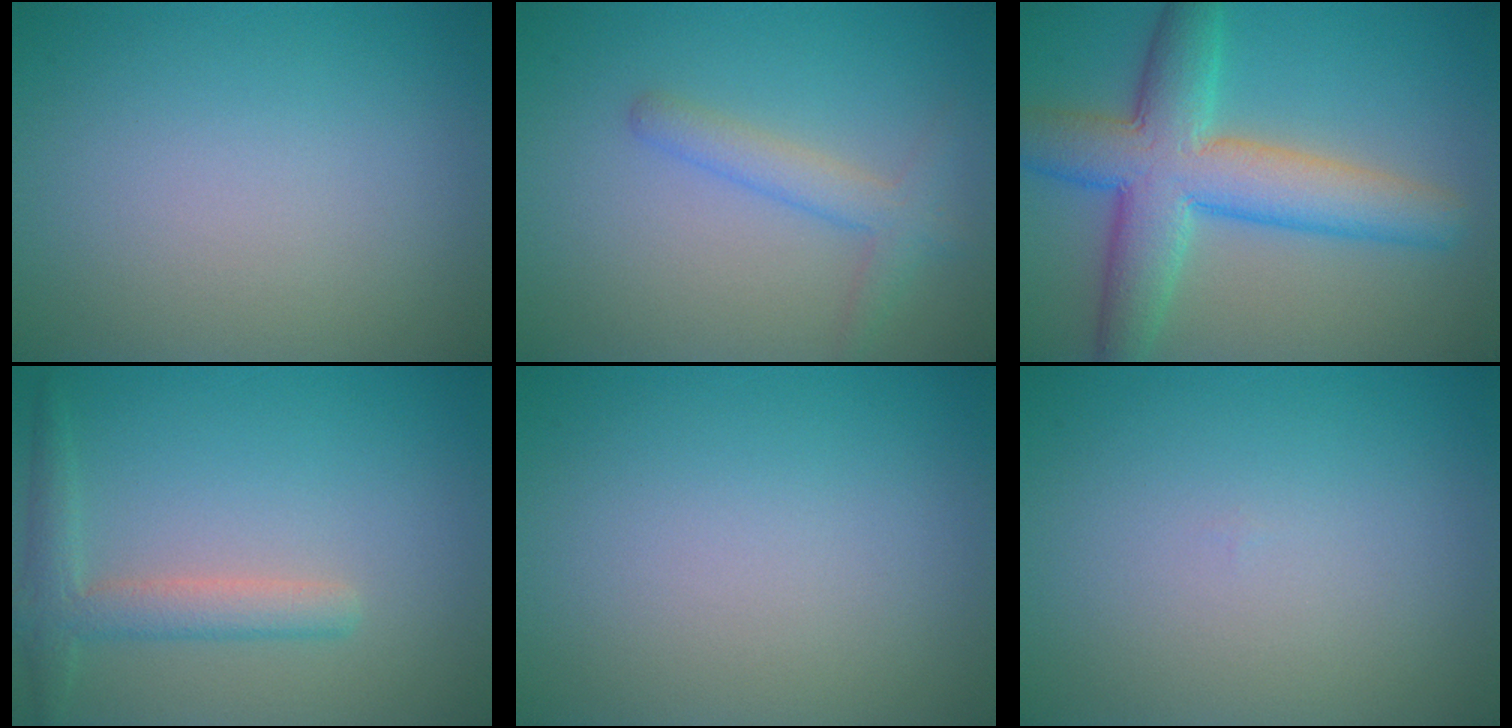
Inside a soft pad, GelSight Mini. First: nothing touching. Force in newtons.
{"total": 2.5, "press": 2.5, "slide": 0.1}
{"total": 8.6, "press": 8.6, "slide": 0.2}
{"total": 3.0, "press": 3.0, "slide": 0.1}
{"total": 0.0}
{"total": 0.0}